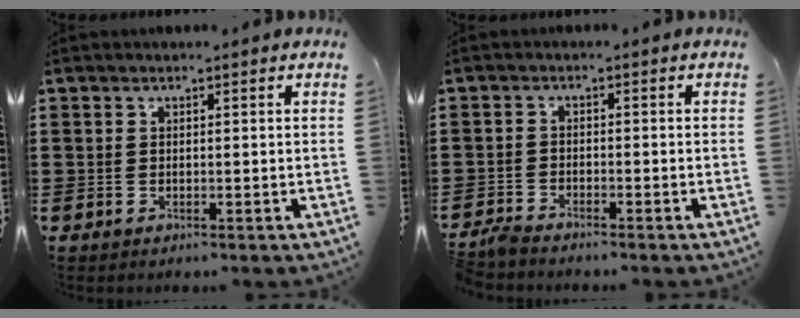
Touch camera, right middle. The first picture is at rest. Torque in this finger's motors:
{"motor_torque": [0.57, 0.28, 0.22, 0.10]}